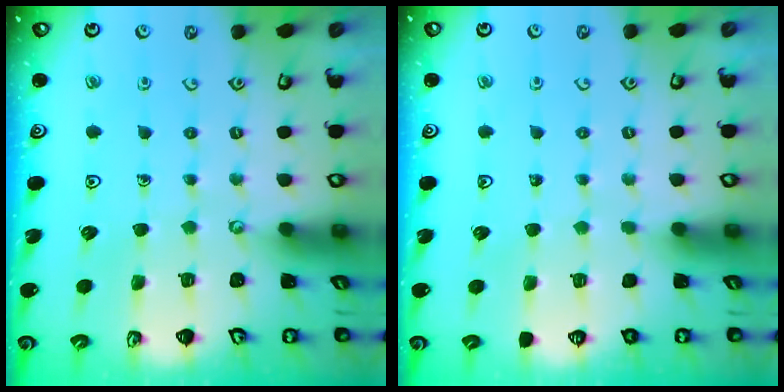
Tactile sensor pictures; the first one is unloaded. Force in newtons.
{"total": 0.0}